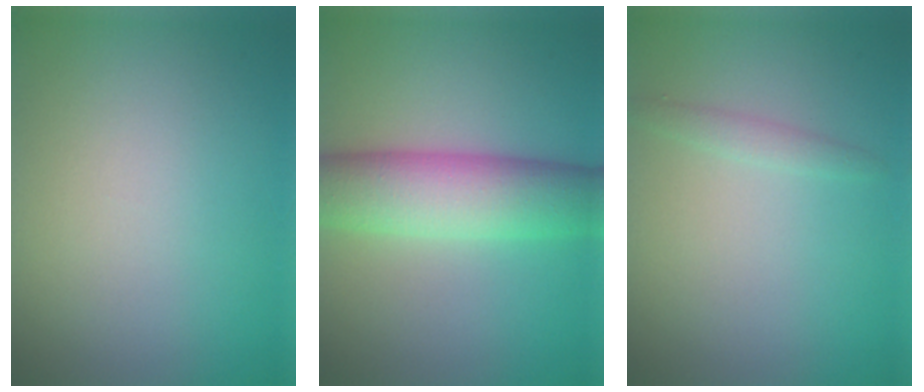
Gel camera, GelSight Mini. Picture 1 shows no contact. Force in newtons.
{"total": 7.7, "press": 7.7, "slide": 0.3}
{"total": 1.1, "press": 1.1, "slide": 0.0}